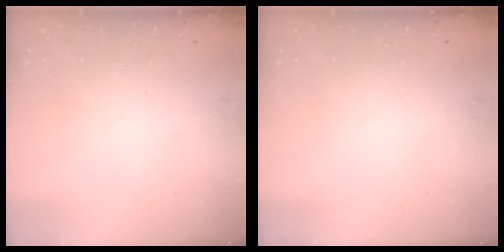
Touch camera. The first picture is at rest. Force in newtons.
{"total": 0.0}